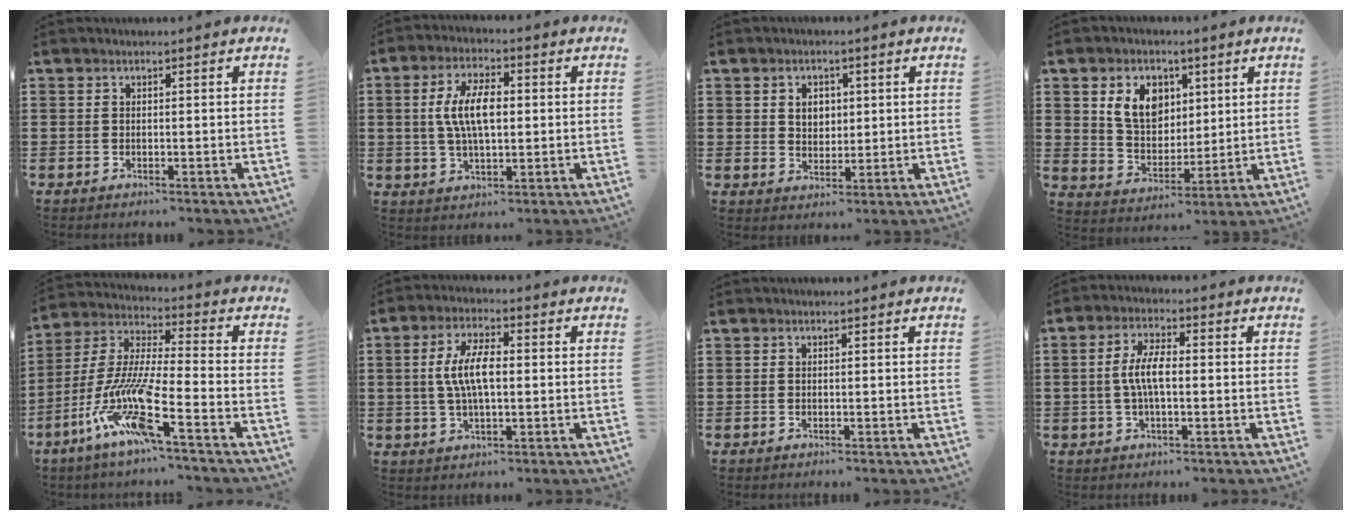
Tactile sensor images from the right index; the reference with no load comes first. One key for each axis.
{"total": 8.1, "fx": 0.6, "fy": 3.4, "fz": 7.3, "tx": -0.154, "ty": 0.008, "tz": 0.005}
{"total": 3.4, "fx": 1.0, "fy": 2.8, "fz": 1.8, "tx": -0.044, "ty": 0.010, "tz": 0.015}
{"total": 7.7, "fx": 2.9, "fy": 5.9, "fz": 4.0, "tx": -0.088, "ty": 0.014, "tz": 0.051}
{"total": 12.4, "fx": -7.9, "fy": 1.1, "fz": 9.5, "tx": -0.215, "ty": -0.016, "tz": -0.162}
{"total": 7.3, "fx": 0.2, "fy": 2.8, "fz": 6.7, "tx": -0.147, "ty": 0.002, "tz": -0.004}
{"total": 0.0}
{"total": 5.7, "fx": -0.3, "fy": 2.0, "fz": 5.3, "tx": -0.118, "ty": -0.001, "tz": -0.014}